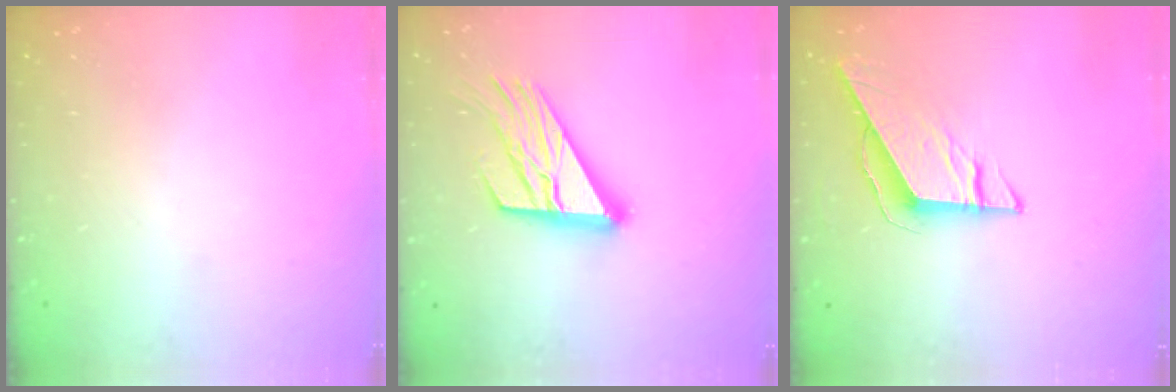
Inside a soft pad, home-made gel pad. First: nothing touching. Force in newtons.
{"total": 17.2, "press": 17.1, "slide": 1.8}
{"total": 8.1, "press": 8.1, "slide": 0.4}